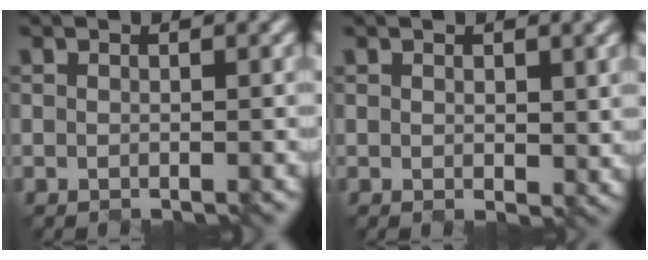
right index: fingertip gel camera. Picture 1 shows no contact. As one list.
[{"total": 1.3, "force": [0.9, 0.6, 0.8], "torque": [-0.015, -0.008, 0.026]}]